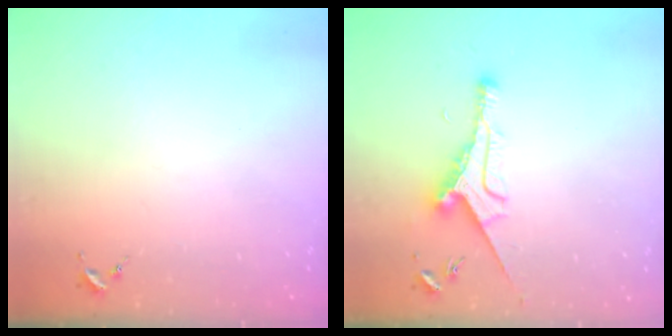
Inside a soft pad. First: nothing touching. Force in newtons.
{"total": 9.4, "press": 9.4, "slide": 0.9}